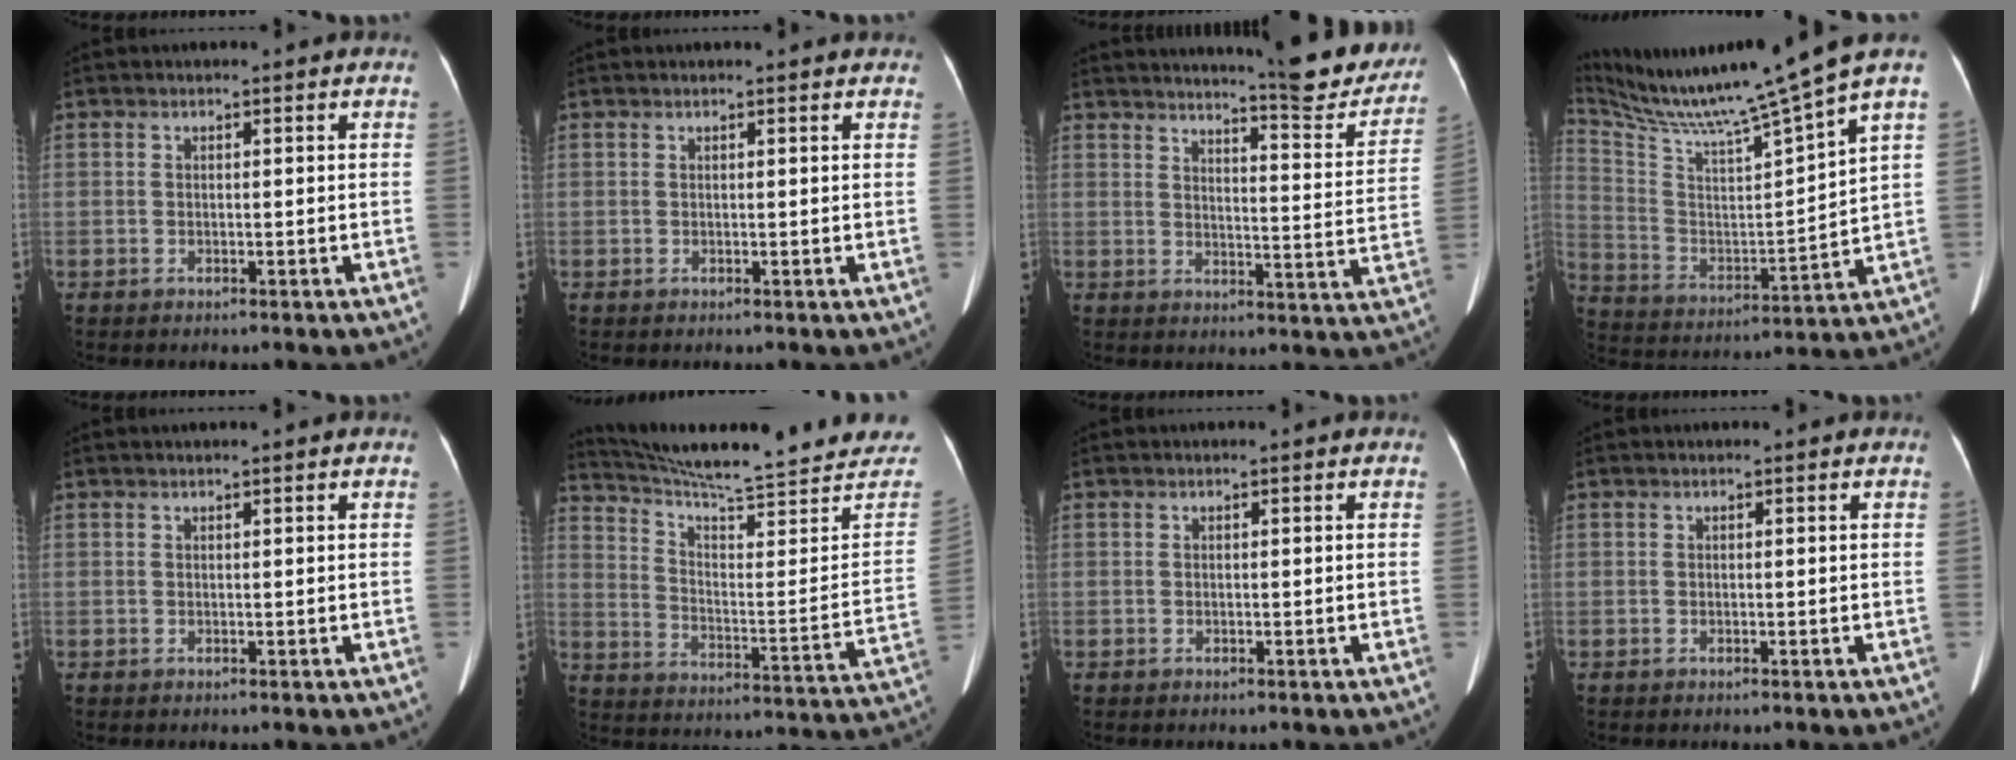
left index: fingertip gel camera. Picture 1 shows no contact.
{"total": 3.2, "force": [3.0, 0.6, 1.0], "torque": [-0.014, 0.019, 0.026]}
{"total": 16.3, "force": [14.8, 1.4, 6.6], "torque": [-0.080, -0.058, 0.171]}
{"total": 17.7, "force": [14.9, -2.7, 9.3], "torque": [-0.176, -0.034, 0.259]}
{"total": 0.8, "force": [0.6, -0.1, 0.4], "torque": [-0.009, 0.015, 0.015]}
{"total": 26.7, "force": [24.5, 1.2, 10.3], "torque": [-0.162, -0.092, 0.325]}
{"total": 0.0}
{"total": 0.0}